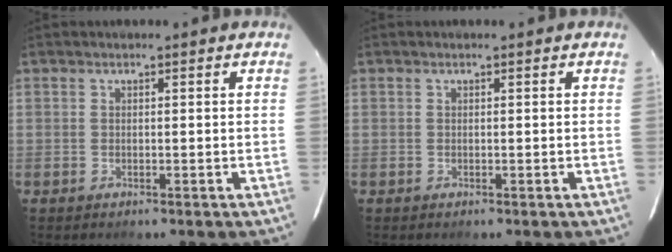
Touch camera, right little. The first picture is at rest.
{"total": 0.0}